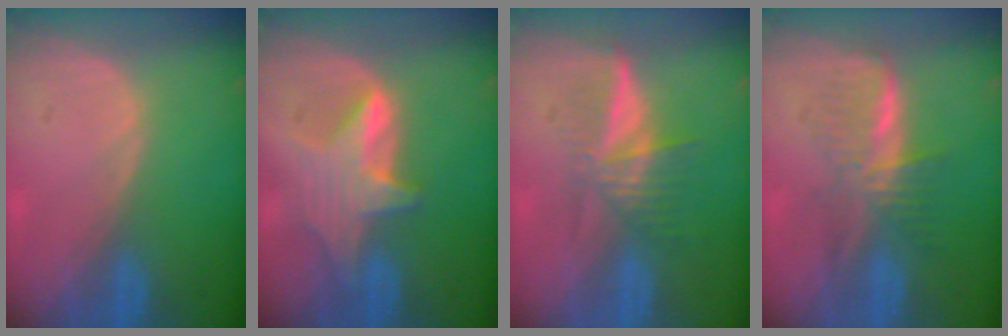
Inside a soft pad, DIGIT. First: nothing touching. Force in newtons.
{"total": 6.1, "press": 6.1, "slide": 0.1}
{"total": 6.1, "press": 5.3, "slide": 3.0}
{"total": 5.9, "press": 5.7, "slide": 1.7}